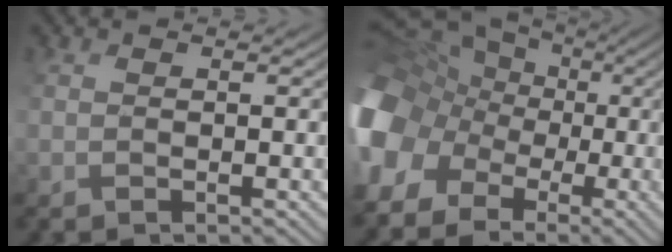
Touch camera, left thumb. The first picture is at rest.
{"total": 15.6, "force": [-2.9, 13.4, 7.6], "torque": [-0.251, -0.011, -0.061]}